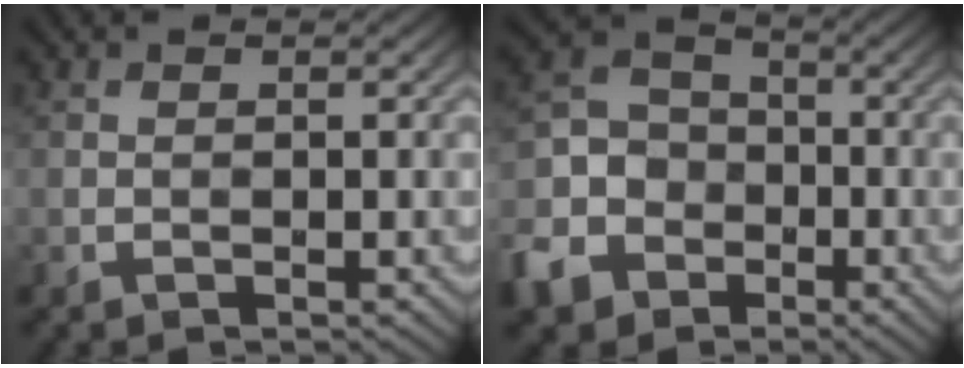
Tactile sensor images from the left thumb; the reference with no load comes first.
{"total": 10.6, "force": [-5.2, 8.2, 4.2], "torque": [-0.130, -0.032, -0.114]}